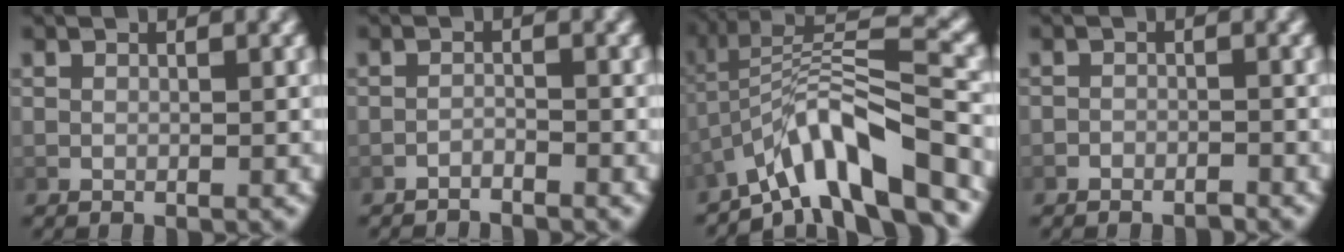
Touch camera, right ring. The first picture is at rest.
{"total": 2.4, "force": [-2.4, 0.1, 0.0], "torque": [-0.003, -0.008, -0.039]}
{"total": 9.2, "force": [-3.1, 3.3, 8.0], "torque": [-0.118, 0.012, -0.043]}
{"total": 1.3, "force": [-1.3, 0.2, 0.0], "torque": [0.000, -0.003, -0.021]}